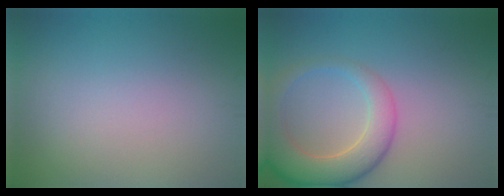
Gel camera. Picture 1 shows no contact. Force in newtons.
{"total": 6.5, "press": 6.4, "slide": 0.5}